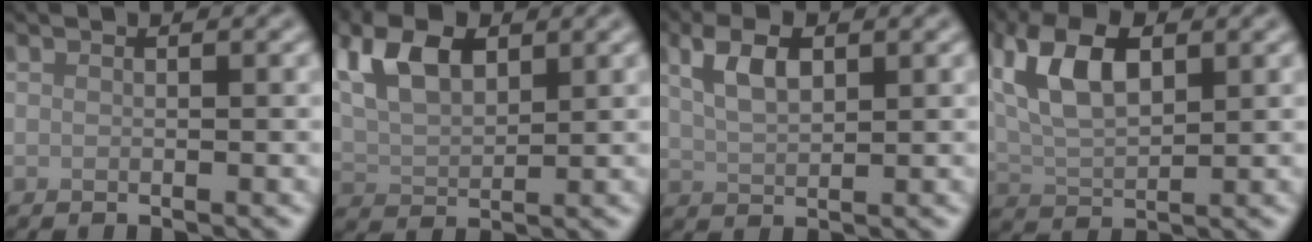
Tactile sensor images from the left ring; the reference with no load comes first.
{"total": 6.1, "force": [2.7, 3.2, 4.4], "torque": [-0.093, 0.010, 0.046]}
{"total": 3.8, "force": [1.5, 1.9, 3.0], "torque": [-0.064, 0.010, 0.029]}
{"total": 7.0, "force": [2.5, 3.6, 5.5], "torque": [-0.113, 0.015, 0.042]}